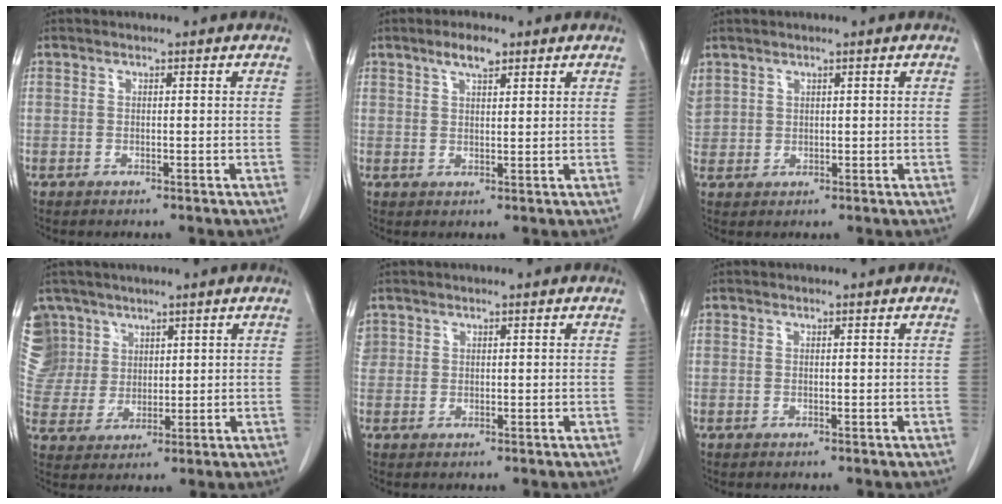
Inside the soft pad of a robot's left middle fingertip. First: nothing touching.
{"total": 3.6, "force": [2.4, 1.0, 2.5], "torque": [-0.047, 0.005, 0.044]}
{"total": 5.1, "force": [2.8, 4.0, 1.5], "torque": [-0.060, 0.018, 0.067]}
{"total": 12.6, "force": [7.7, 9.9, 1.3], "torque": [-0.061, 0.036, 0.172]}
{"total": 2.5, "force": [1.3, 2.0, 0.3], "torque": [-0.002, 0.014, 0.025]}
{"total": 0.0}